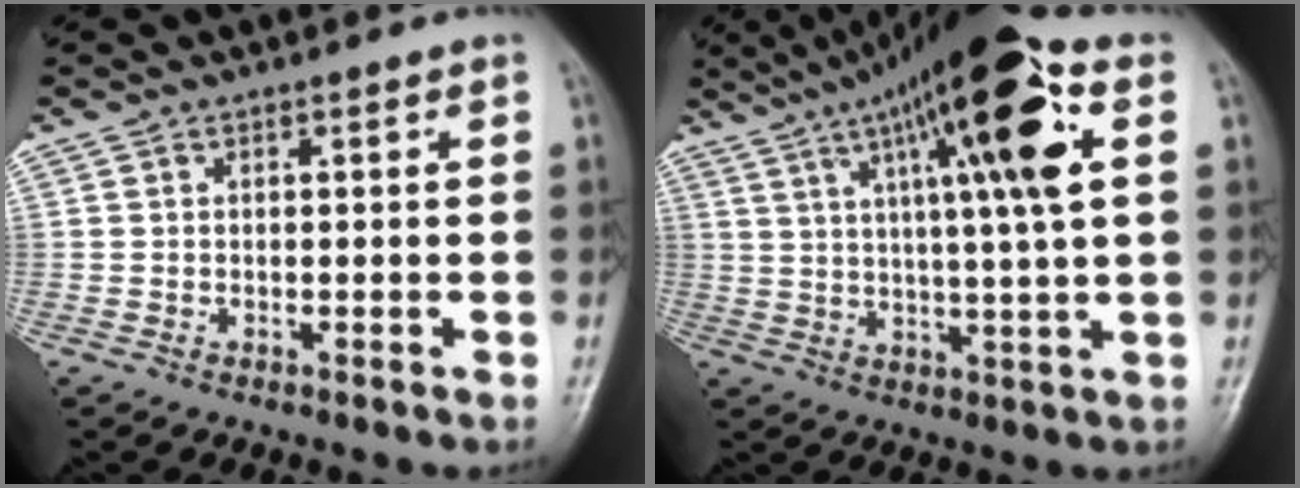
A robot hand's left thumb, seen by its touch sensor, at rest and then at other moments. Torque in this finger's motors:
{"motor_torque": [2.31, 1.92, 2.04, -0.73, 0.17]}